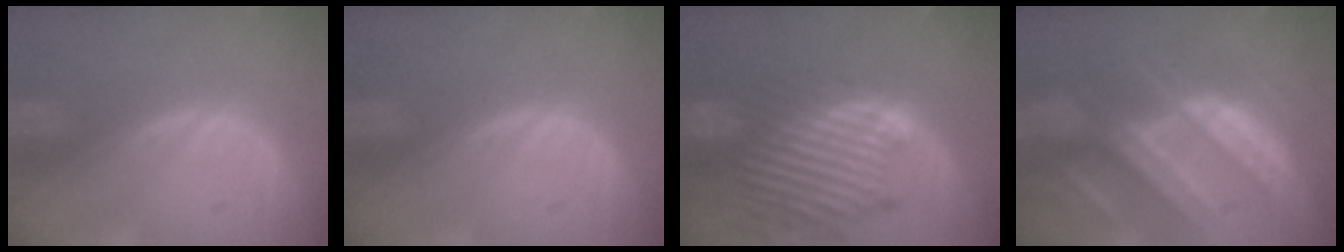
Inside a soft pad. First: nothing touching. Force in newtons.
{"total": 0.0}
{"total": 13.6, "press": 11.7, "slide": 6.8}
{"total": 10.6, "press": 9.3, "slide": 5.0}